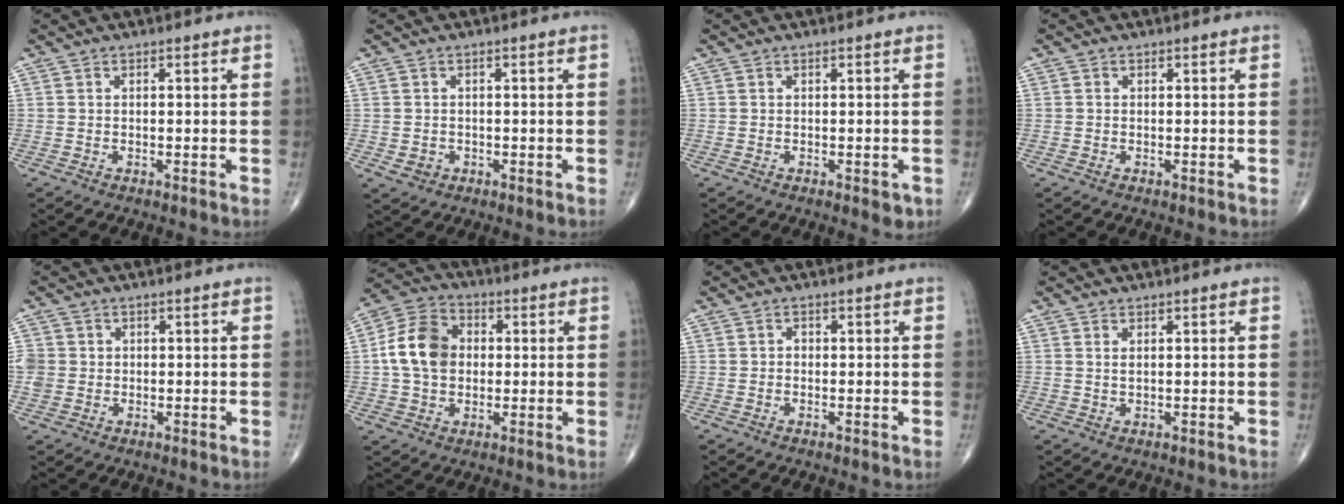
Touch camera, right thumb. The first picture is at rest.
{"total": 2.1, "force": [-0.5, 1.9, 0.8], "torque": [-0.007, 0.002, -0.001]}
{"total": 2.0, "force": [-0.7, 1.0, 1.5], "torque": [-0.010, -0.001, -0.006]}
{"total": 0.0}
{"total": 4.1, "force": [0.3, 3.8, 1.3], "torque": [-0.020, 0.008, 0.010]}
{"total": 11.5, "force": [0.7, 8.7, 7.4], "torque": [-0.121, 0.019, 0.004]}
{"total": 0.7, "force": [-0.1, 0.6, 0.4], "torque": [-0.002, 0.002, -0.005]}
{"total": 0.9, "force": [0.4, 0.3, 0.8], "torque": [-0.014, -0.001, 0.010]}